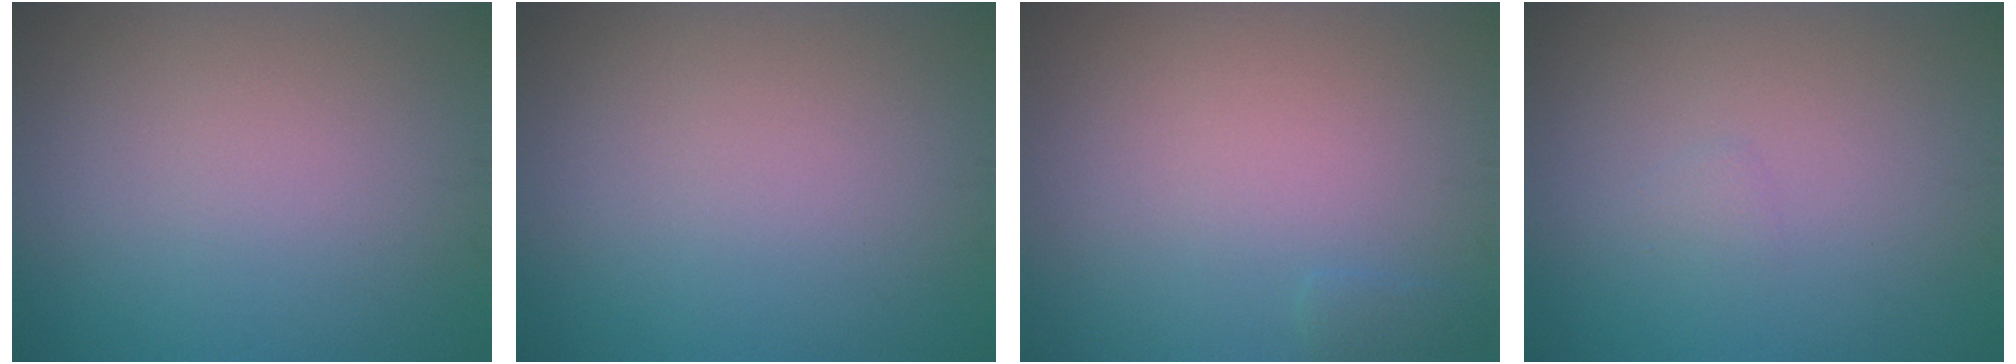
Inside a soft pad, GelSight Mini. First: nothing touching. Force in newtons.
{"total": 0.0}
{"total": 0.7, "press": 0.7, "slide": 0.0}
{"total": 0.6, "press": 0.5, "slide": 0.1}